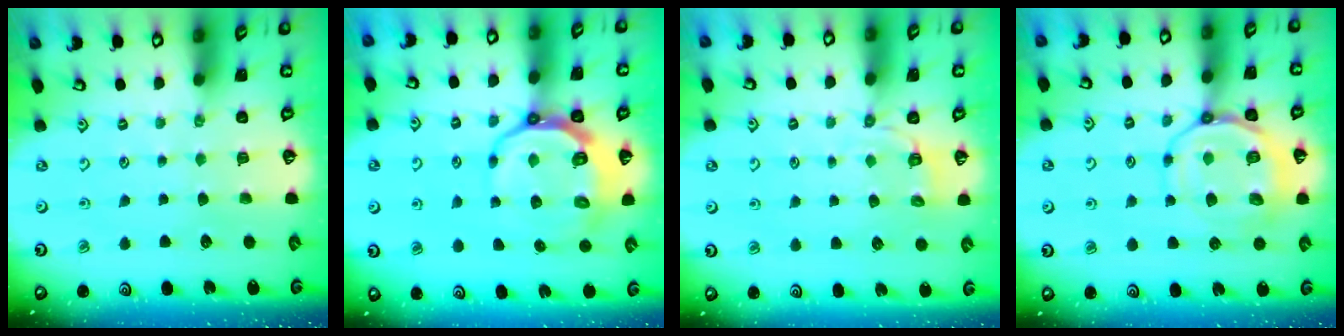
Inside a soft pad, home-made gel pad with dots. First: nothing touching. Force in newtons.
{"total": 10.2, "press": 9.5, "slide": 3.7}
{"total": 2.7, "press": 1.4, "slide": 2.3}
{"total": 12.6, "press": 12.5, "slide": 1.4}